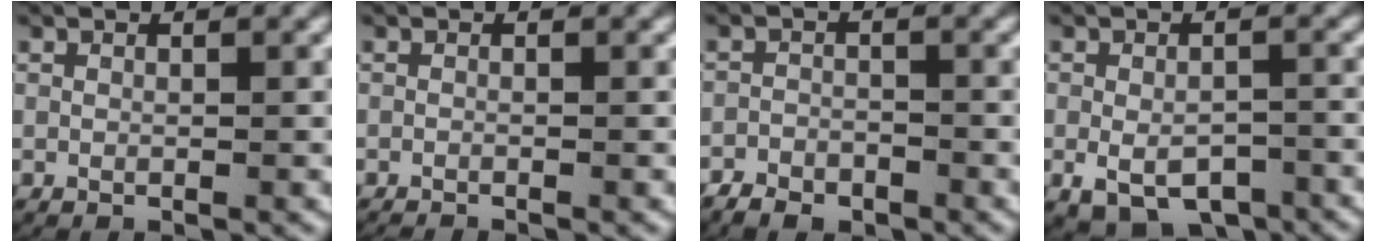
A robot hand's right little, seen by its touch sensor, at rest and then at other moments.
{"total": 1.1, "force": [-1.1, 0.2, 0.1], "torque": [-0.004, -0.007, -0.017]}
{"total": 3.0, "force": [-2.5, 1.7, 0.5], "torque": [-0.002, -0.004, -0.048]}
{"total": 5.9, "force": [-4.4, 3.0, 2.6], "torque": [-0.040, -0.025, -0.065]}